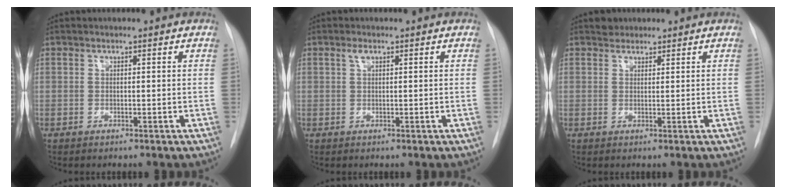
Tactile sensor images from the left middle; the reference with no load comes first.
{"total": 1.0, "force": [0.5, 0.4, 0.7], "torque": [-0.013, 0.007, 0.008]}
{"total": 1.7, "force": [1.3, 1.0, 0.0], "torque": [0.007, 0.003, 0.016]}